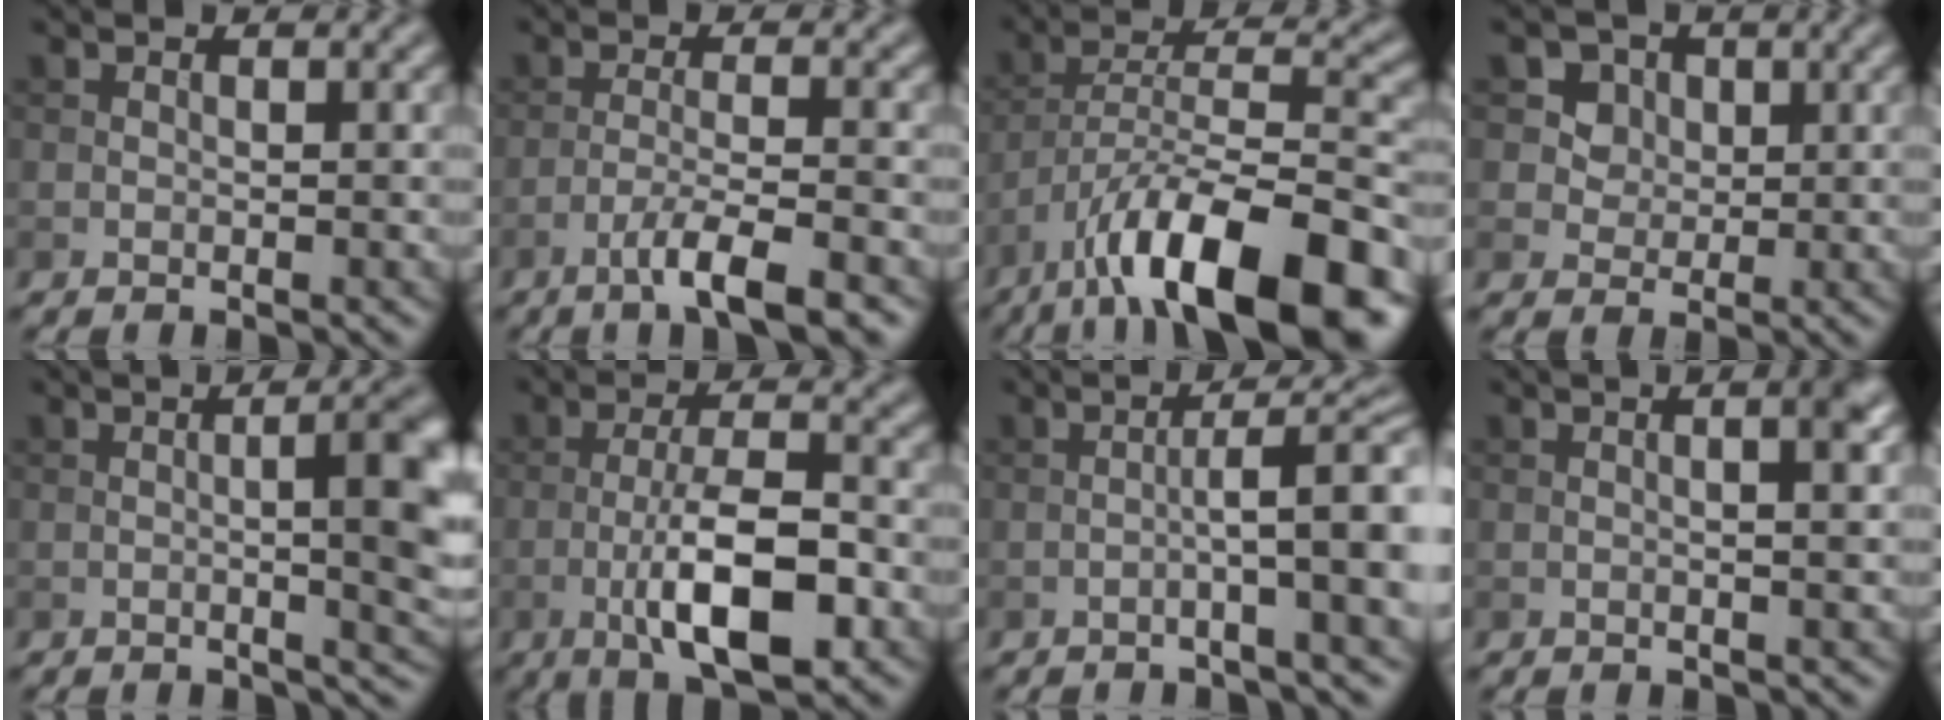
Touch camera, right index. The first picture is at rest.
{"total": 4.6, "force": [-2.8, 0.6, 3.6], "torque": [-0.061, 0.003, -0.056]}
{"total": 14.0, "force": [-9.2, 4.0, 9.9], "torque": [-0.158, 0.012, -0.159]}
{"total": 5.7, "force": [2.7, 4.4, 2.2], "torque": [-0.042, -0.001, 0.045]}
{"total": 9.1, "force": [-0.1, 2.9, 8.6], "torque": [-0.088, 0.002, -0.001]}
{"total": 8.4, "force": [-2.7, 2.6, 7.5], "torque": [-0.129, 0.005, -0.049]}
{"total": 7.0, "force": [-0.9, 1.3, 6.8], "torque": [-0.096, 0.015, -0.020]}
{"total": 4.0, "force": [0.8, 1.5, 3.6], "torque": [-0.021, 0.018, -0.010]}